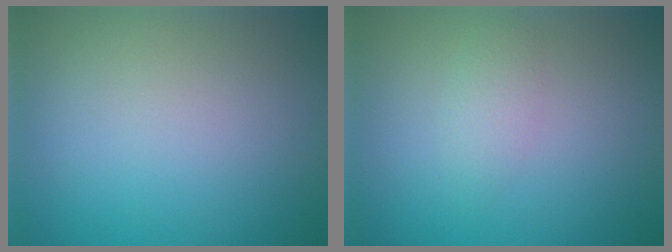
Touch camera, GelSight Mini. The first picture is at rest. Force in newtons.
{"total": 1.5, "press": 1.5, "slide": 0.0}